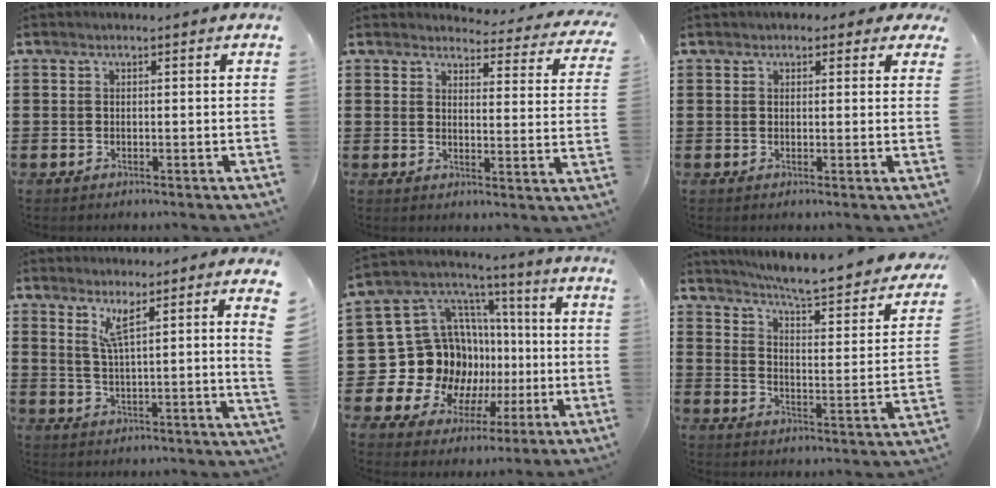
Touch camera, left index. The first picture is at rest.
{"total": 3.5, "force": [3.3, 0.5, 0.9], "torque": [-0.027, -0.026, 0.054]}
{"total": 1.8, "force": [1.3, 1.1, 0.7], "torque": [-0.011, 0.007, 0.021]}
{"total": 5.8, "force": [4.3, -0.5, 3.8], "torque": [-0.076, -0.022, 0.071]}
{"total": 17.5, "force": [-2.0, 16.0, 6.8], "torque": [-0.173, -0.033, 0.007]}
{"total": 5.7, "force": [5.2, -0.6, 2.4], "torque": [-0.064, -0.049, 0.078]}